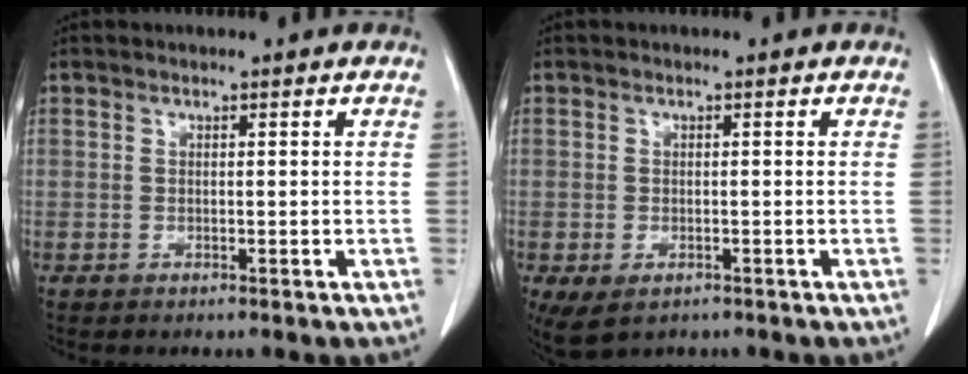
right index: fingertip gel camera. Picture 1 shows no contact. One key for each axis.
{"total": 7.9, "fx": -3.8, "fy": 5.1, "fz": 4.8, "tx": -0.120, "ty": -0.010, "tz": -0.054}